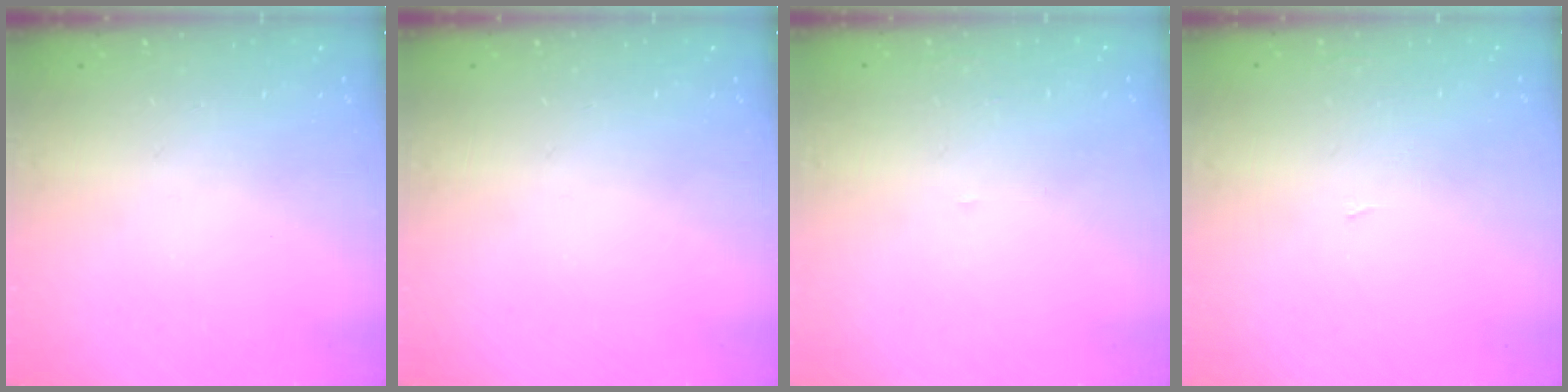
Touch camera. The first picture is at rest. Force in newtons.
{"total": 0.0}
{"total": 2.0, "press": 2.0, "slide": 0.1}
{"total": 0.9, "press": 0.9, "slide": 0.0}